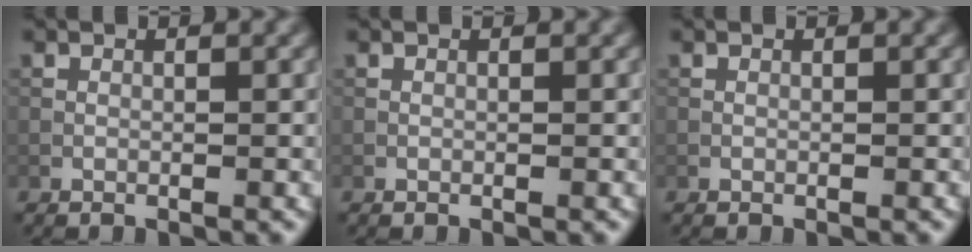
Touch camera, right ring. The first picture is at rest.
{"total": 0.0}
{"total": 0.0}